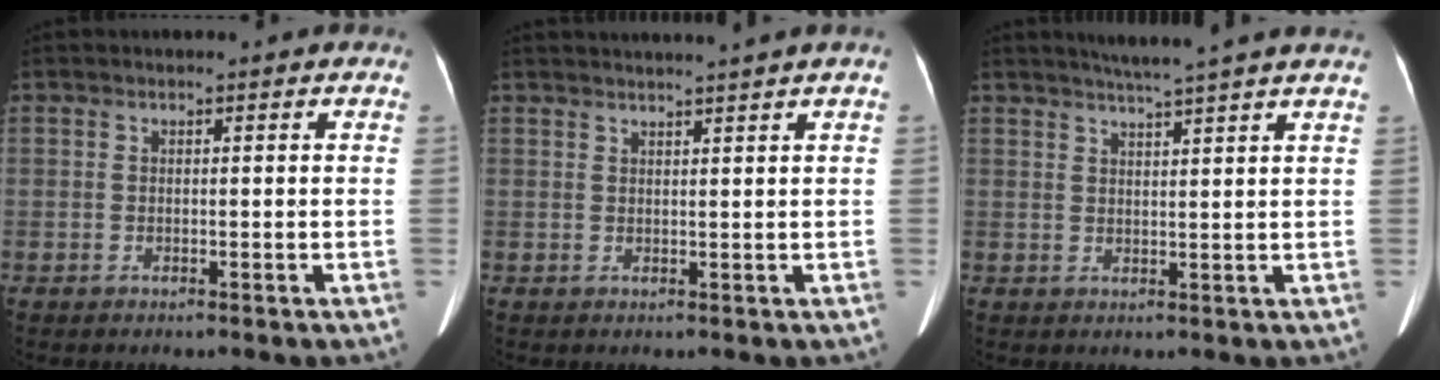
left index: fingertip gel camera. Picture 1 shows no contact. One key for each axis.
{"total": 5.0, "fx": 4.4, "fy": -1.5, "fz": 1.9, "tx": -0.021, "ty": 0.014, "tz": 0.053}
{"total": 7.5, "fx": 6.4, "fy": -1.4, "fz": 3.7, "tx": -0.054, "ty": 0.012, "tz": 0.078}